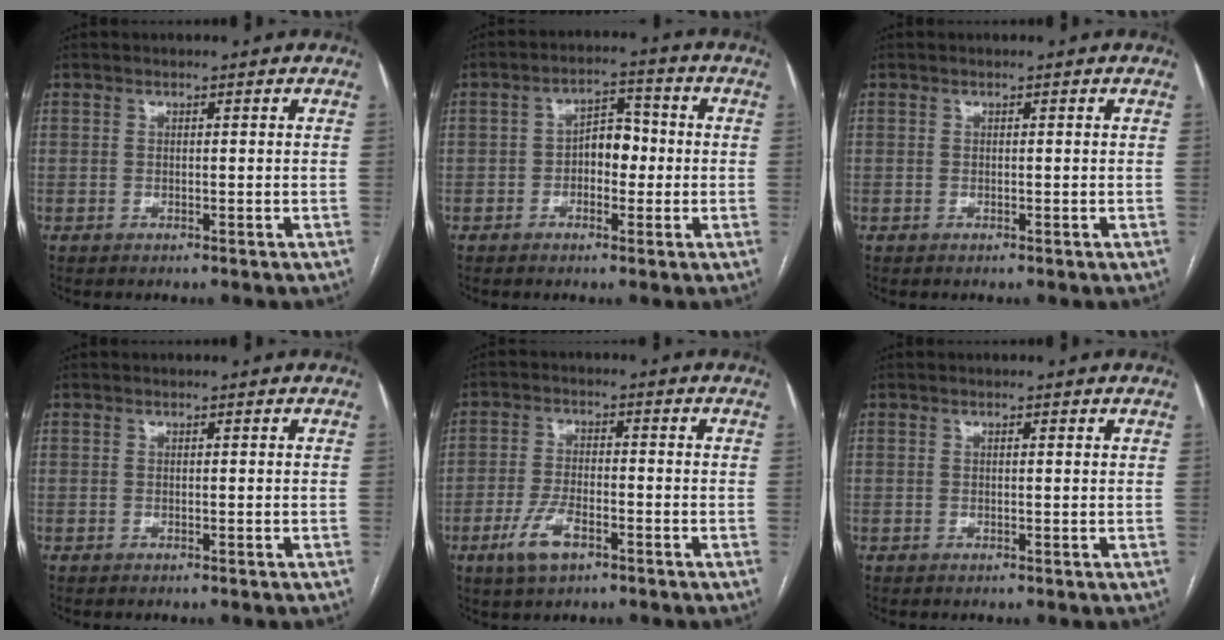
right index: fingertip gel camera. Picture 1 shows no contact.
{"total": 5.3, "force": [-0.7, 3.1, 4.2], "torque": [-0.060, 0.020, -0.014]}
{"total": 0.0}
{"total": 0.0}
{"total": 6.2, "force": [-3.2, 2.4, 4.7], "torque": [-0.101, -0.004, -0.055]}
{"total": 0.5, "force": [0.3, 0.0, 0.4], "torque": [-0.008, 0.001, 0.003]}